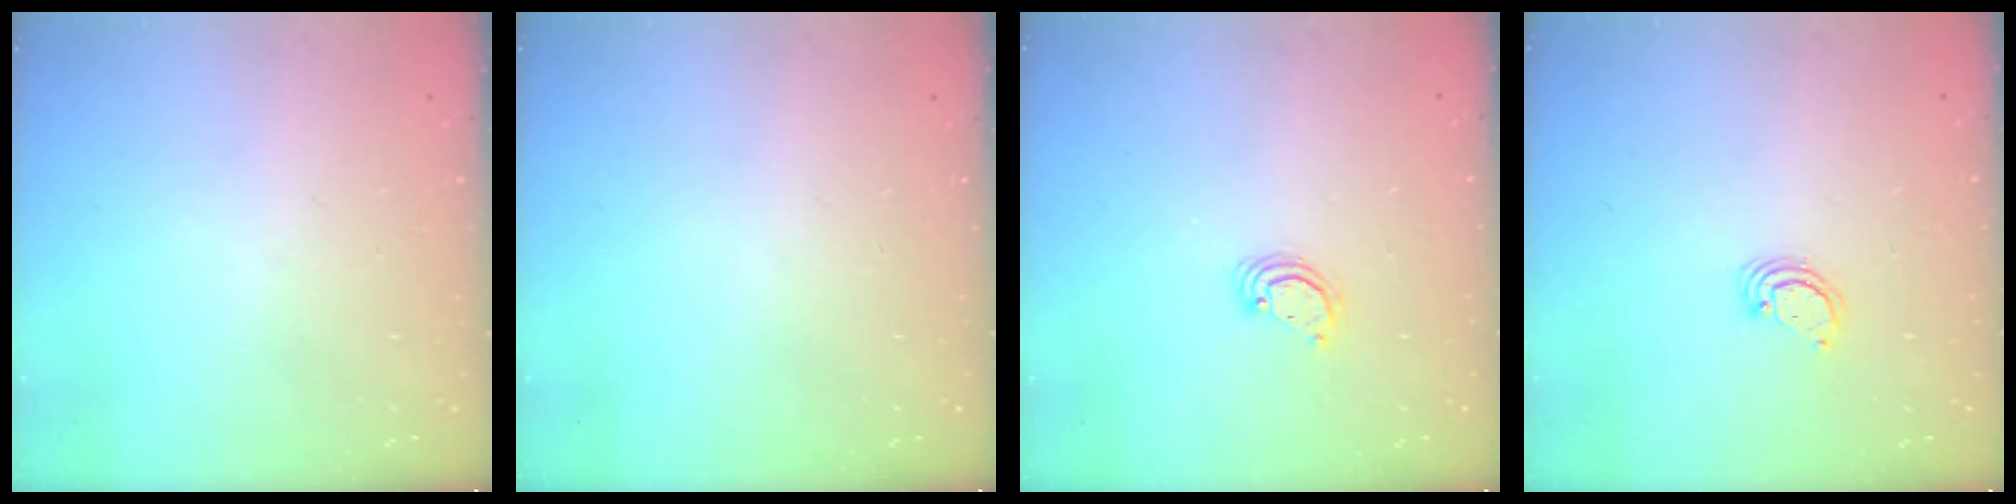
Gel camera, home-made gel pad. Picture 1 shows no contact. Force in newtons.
{"total": 0.0}
{"total": 2.5, "press": 2.5, "slide": 0.2}
{"total": 2.3, "press": 2.3, "slide": 0.1}